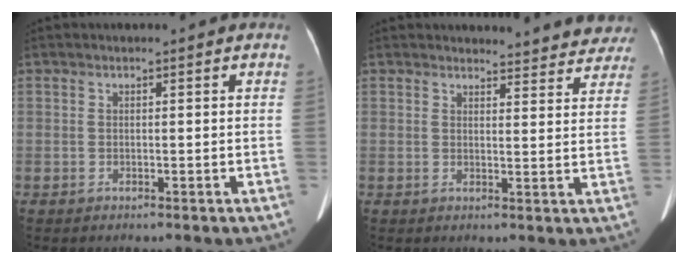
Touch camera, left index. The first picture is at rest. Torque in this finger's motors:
{"motor_torque": [-0.23, -0.42, 0.01, 0.01]}